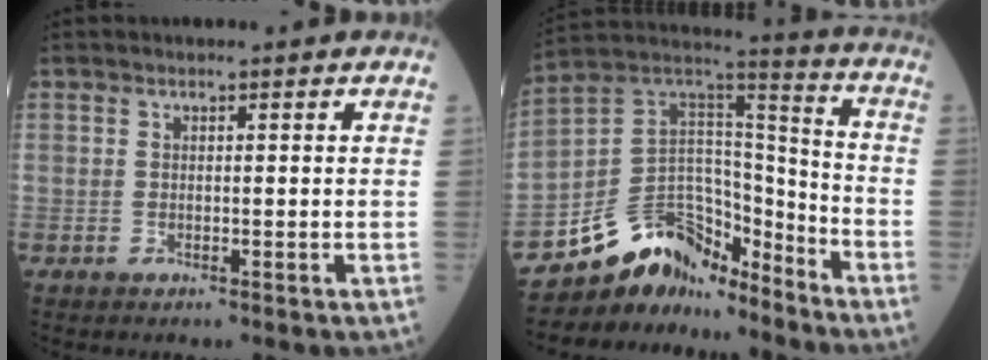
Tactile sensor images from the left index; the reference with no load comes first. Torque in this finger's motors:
{"motor_torque": [1.02, 1.12, 0.17, 0.03]}